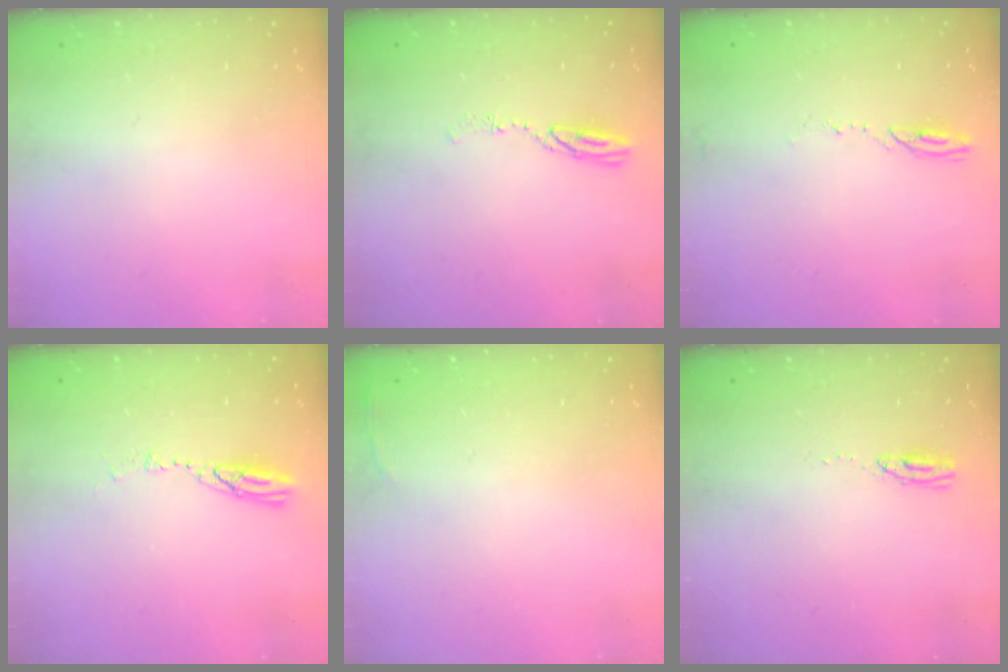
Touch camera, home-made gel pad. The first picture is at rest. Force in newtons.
{"total": 5.2, "press": 5.1, "slide": 0.4}
{"total": 4.7, "press": 4.7, "slide": 0.5}
{"total": 4.3, "press": 4.3, "slide": 0.4}
{"total": 2.8, "press": 2.6, "slide": 0.9}
{"total": 3.6, "press": 3.4, "slide": 1.3}